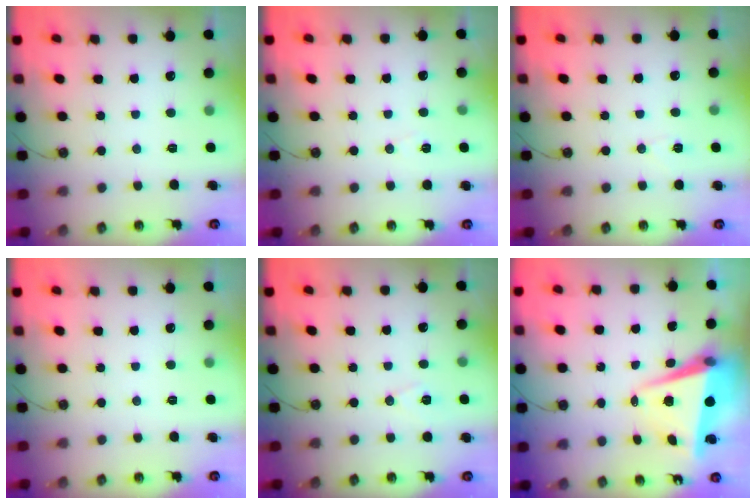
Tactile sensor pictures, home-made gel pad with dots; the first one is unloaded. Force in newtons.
{"total": 6.2, "press": 4.2, "slide": 4.5}
{"total": 5.6, "press": 5.4, "slide": 1.5}
{"total": 0.0}
{"total": 6.7, "press": 5.5, "slide": 3.8}
{"total": 8.3, "press": 8.3, "slide": 0.8}